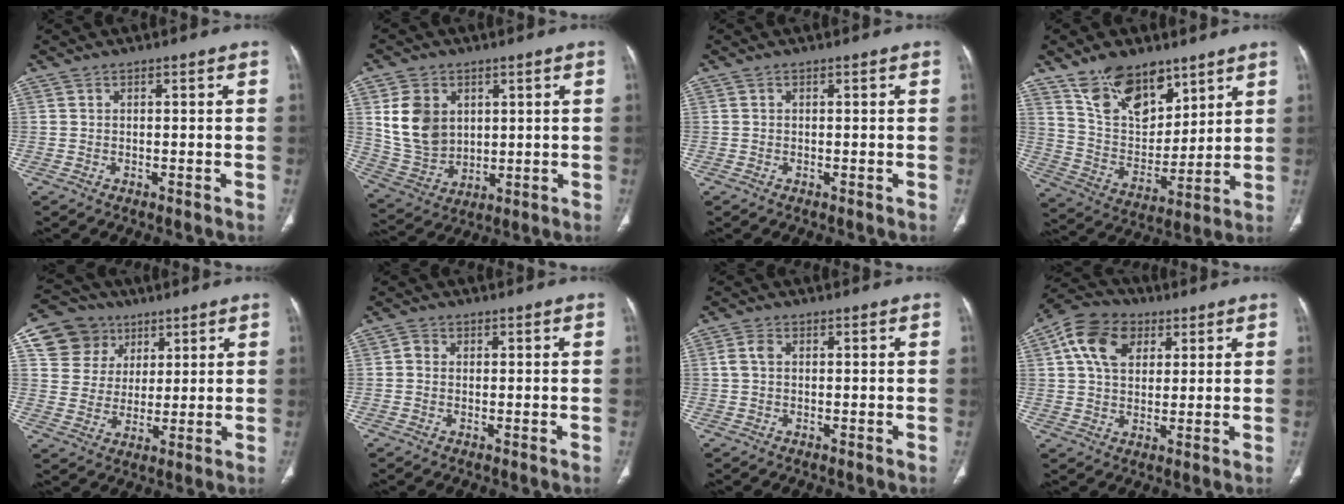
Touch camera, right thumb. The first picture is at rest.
{"total": 11.7, "force": [3.3, 8.9, 6.8], "torque": [-0.104, -0.016, 0.082]}
{"total": 0.0}
{"total": 15.5, "force": [10.3, 8.3, 8.1], "torque": [-0.094, -0.063, 0.198]}
{"total": 11.6, "force": [5.4, 9.9, 2.6], "torque": [-0.020, -0.008, 0.103]}
{"total": 1.5, "force": [0.2, 1.3, 0.7], "torque": [-0.004, 0.003, -0.001]}
{"total": 2.2, "force": [0.3, 1.4, 1.6], "torque": [-0.038, 0.008, 0.004]}
{"total": 11.7, "force": [4.3, 8.2, 7.2], "torque": [-0.116, 0.003, 0.067]}